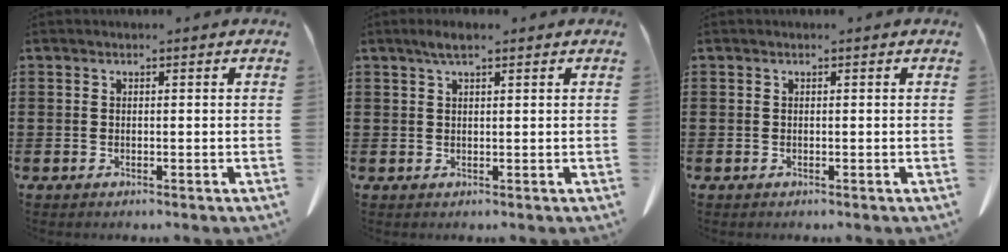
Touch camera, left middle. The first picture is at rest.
{"total": 2.2, "force": [1.3, 0.5, 1.7], "torque": [-0.035, 0.005, 0.023]}
{"total": 0.0}